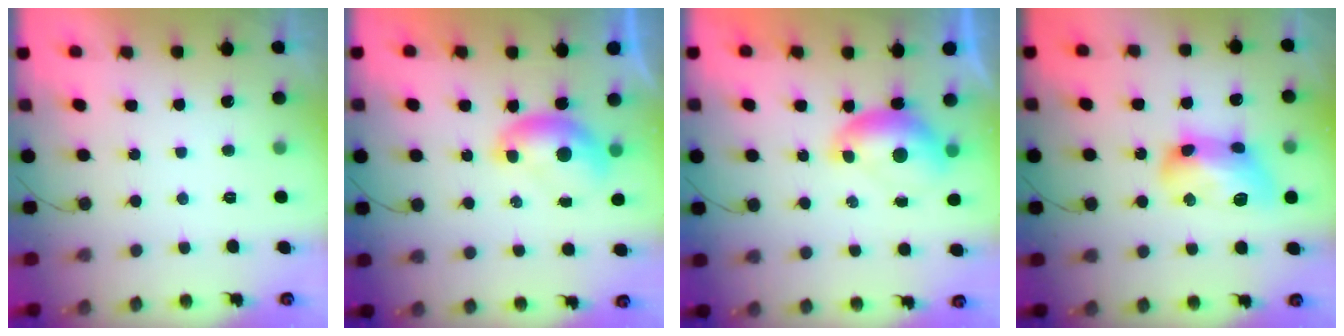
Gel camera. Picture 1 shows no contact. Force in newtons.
{"total": 6.8, "press": 6.7, "slide": 0.4}
{"total": 7.4, "press": 7.3, "slide": 1.1}
{"total": 14.3, "press": 14.2, "slide": 0.5}